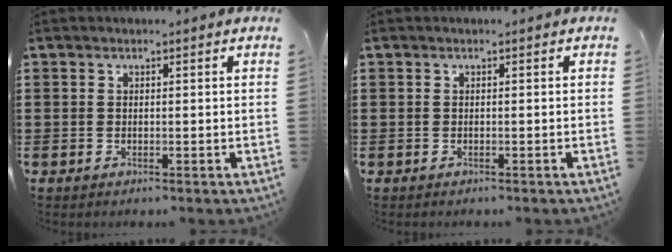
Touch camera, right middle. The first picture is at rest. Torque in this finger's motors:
{"motor_torque": [-1.33, 0.81, 0.07, -0.01]}